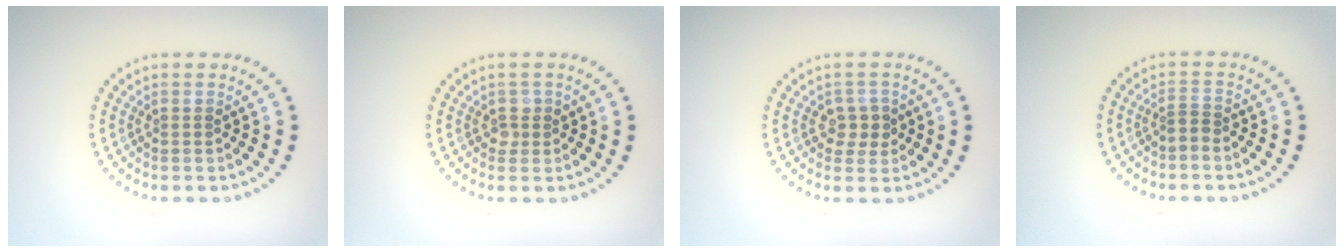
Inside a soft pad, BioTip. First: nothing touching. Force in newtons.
{"total": 1.1, "press": 1.1, "slide": 0.4}
{"total": 2.2, "press": 2.1, "slide": 0.8}
{"total": 1.1, "press": 0.6, "slide": 0.9}